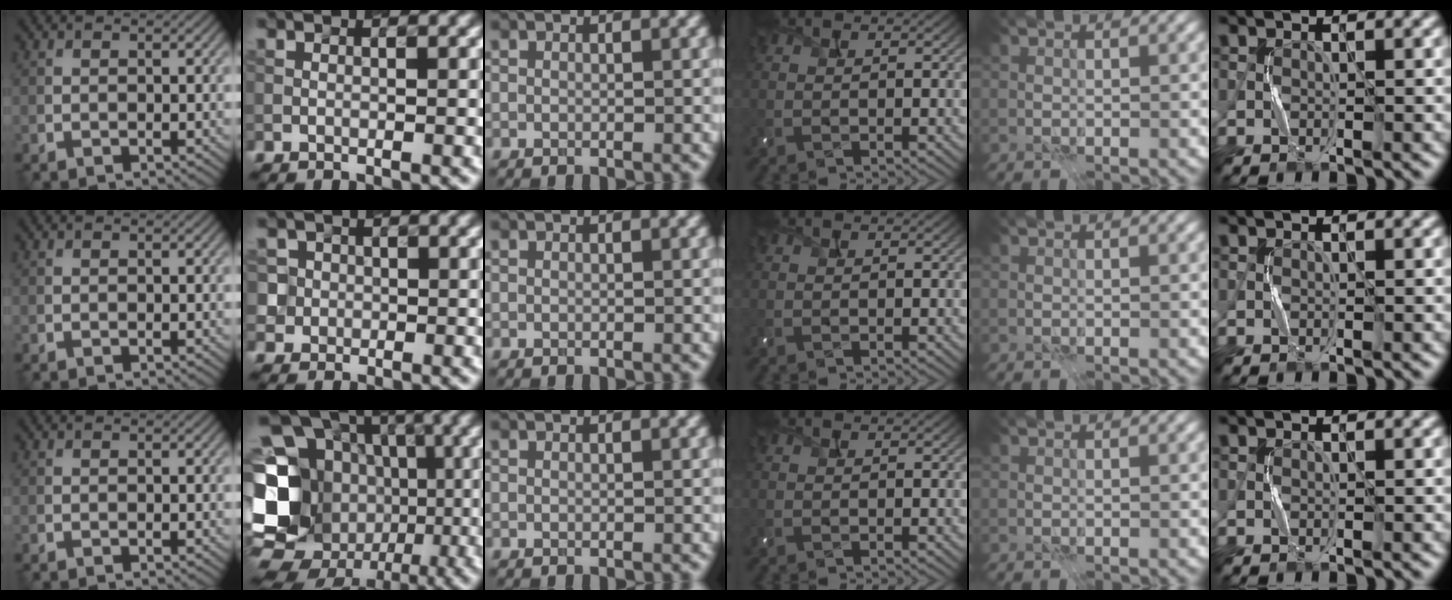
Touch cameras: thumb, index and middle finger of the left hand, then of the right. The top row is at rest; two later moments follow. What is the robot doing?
{"motion": "press", "object": "camera"}